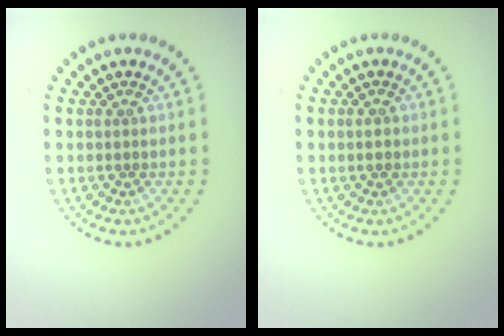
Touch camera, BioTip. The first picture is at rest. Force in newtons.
{"total": 1.4, "press": 1.4, "slide": 0.1}